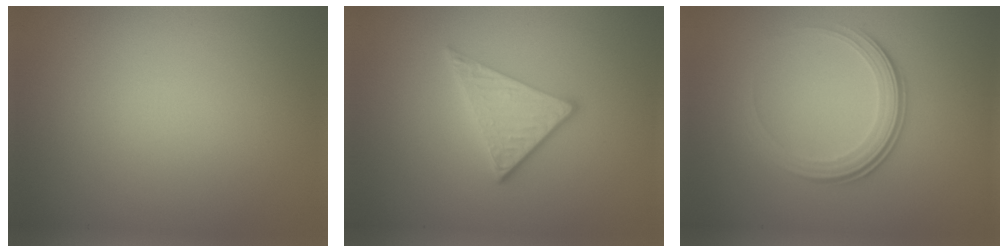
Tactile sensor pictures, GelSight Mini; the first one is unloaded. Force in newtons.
{"total": 2.8, "press": 2.6, "slide": 1.1}
{"total": 3.7, "press": 2.8, "slide": 2.5}